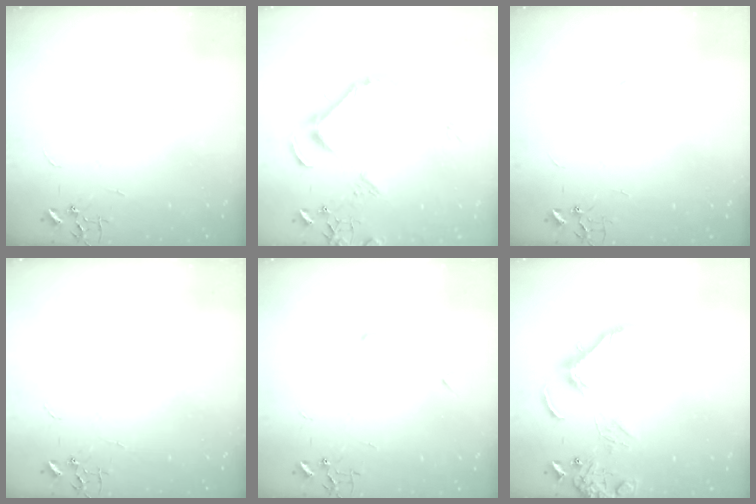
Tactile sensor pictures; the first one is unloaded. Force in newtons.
{"total": 16.2, "press": 16.1, "slide": 1.7}
{"total": 3.0, "press": 2.9, "slide": 0.6}
{"total": 0.0}
{"total": 3.7, "press": 3.7, "slide": 0.6}
{"total": 13.6, "press": 13.4, "slide": 1.8}